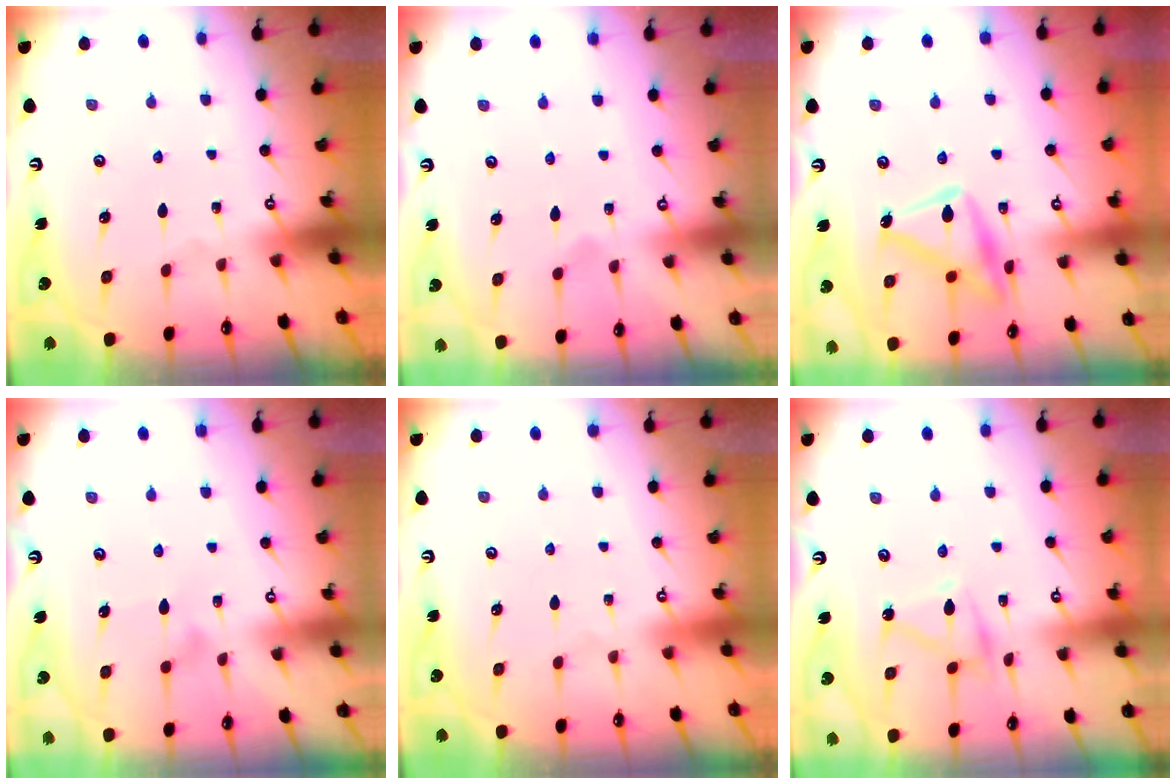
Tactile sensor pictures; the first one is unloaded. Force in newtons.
{"total": 6.0, "press": 6.0, "slide": 0.3}
{"total": 16.0, "press": 16.0, "slide": 0.7}
{"total": 6.3, "press": 6.3, "slide": 0.3}
{"total": 4.0, "press": 4.0, "slide": 0.1}
{"total": 7.3, "press": 7.2, "slide": 0.4}